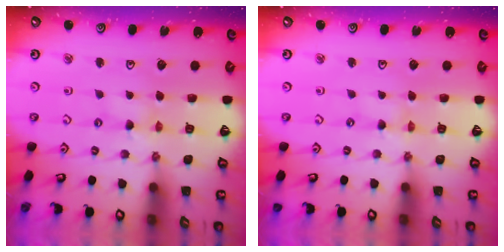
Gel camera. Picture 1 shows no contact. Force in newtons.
{"total": 0.0}